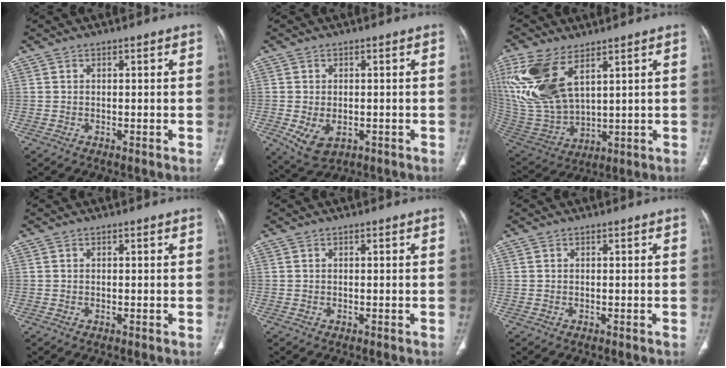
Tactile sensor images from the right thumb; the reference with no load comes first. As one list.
[{"total": 6.0, "force": [-1.6, 3.9, 4.3], "torque": [-0.076, -0.004, -0.010]}, {"total": 18.9, "force": [8.5, 9.7, 13.9], "torque": [-0.304, -0.032, 0.184]}, {"total": 0.0}, {"total": 0.0}, {"total": 0.0}]